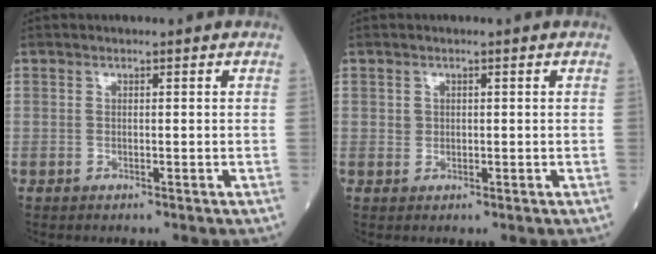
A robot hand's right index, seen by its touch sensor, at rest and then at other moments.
{"total": 1.0, "force": [0.2, 1.0, 0.2], "torque": [0.000, 0.002, 0.006]}